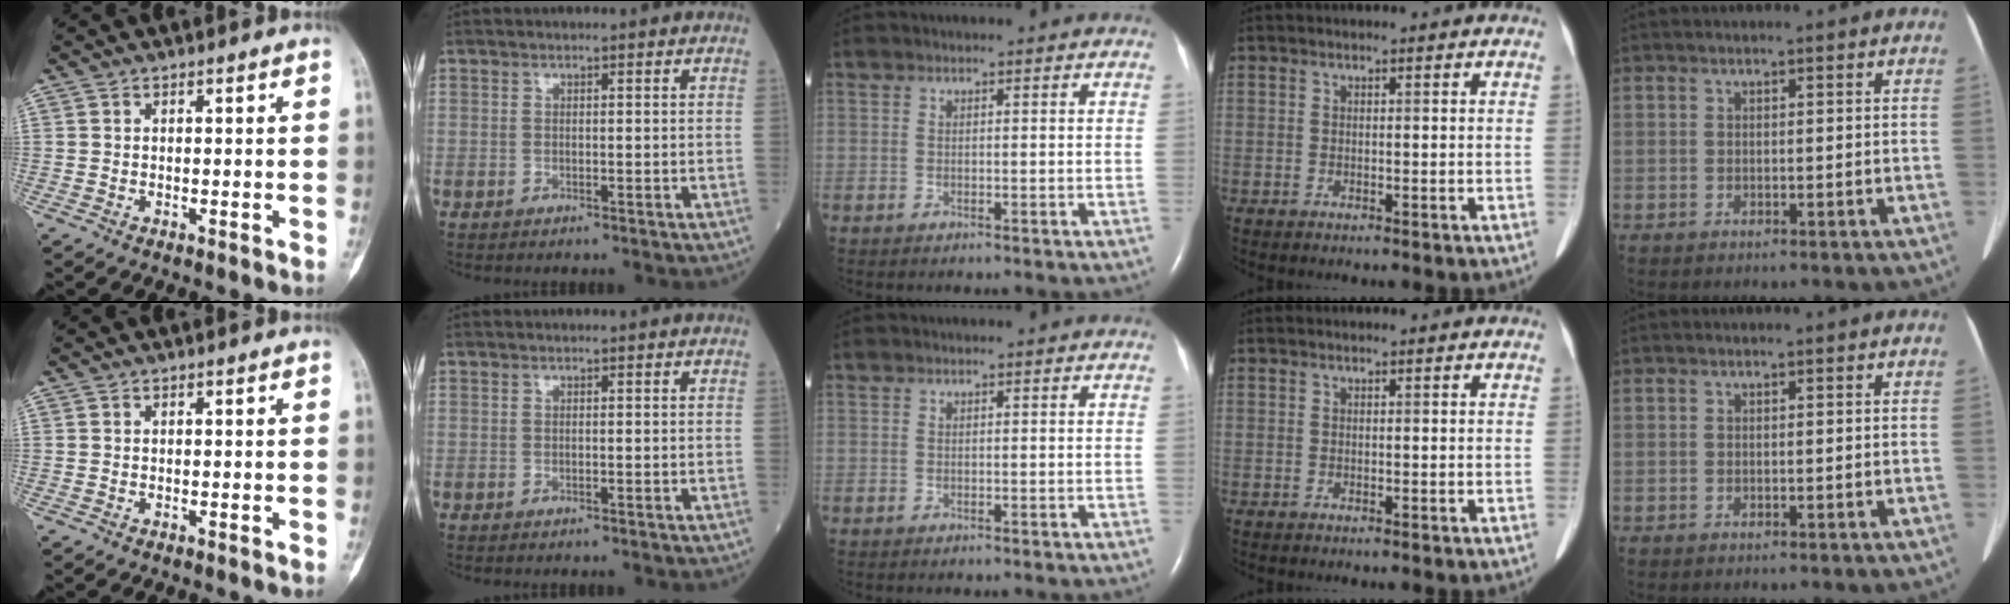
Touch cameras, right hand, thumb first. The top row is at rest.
{}